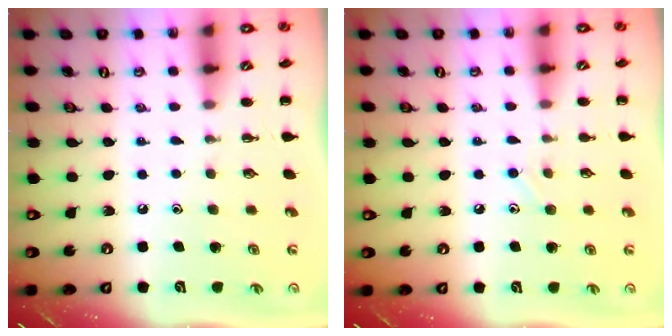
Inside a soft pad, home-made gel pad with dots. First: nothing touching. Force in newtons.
{"total": 6.4, "press": 6.1, "slide": 2.2}